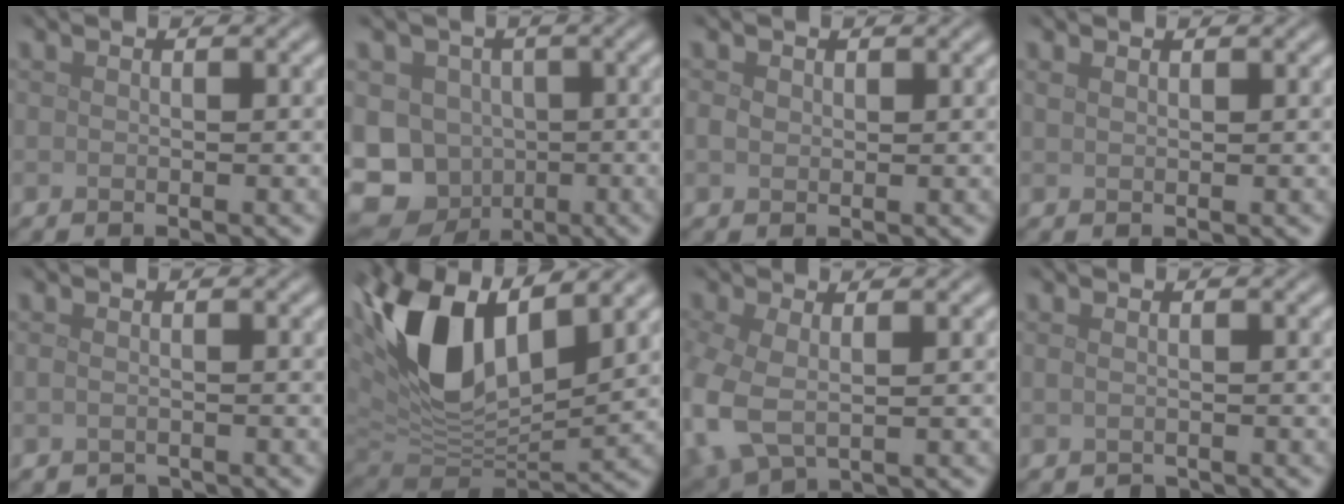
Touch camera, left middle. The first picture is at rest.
{"total": 12.2, "force": [-3.6, 10.8, 4.4], "torque": [-0.082, -0.020, -0.086]}
{"total": 1.0, "force": [0.3, 0.8, 0.5], "torque": [-0.013, 0.002, 0.005]}
{"total": 0.7, "force": [0.7, 0.2, 0.3], "torque": [-0.008, 0.001, 0.015]}
{"total": 1.3, "force": [-1.2, 0.4, 0.2], "torque": [-0.005, -0.009, -0.025]}
{"total": 13.8, "force": [4.9, 7.0, 10.9], "torque": [-0.223, 0.010, 0.085]}
{"total": 6.1, "force": [-1.2, 3.6, 4.8], "torque": [-0.138, -0.026, -0.018]}
{"total": 0.9, "force": [-0.8, 0.2, 0.1], "torque": [-0.004, -0.009, -0.019]}